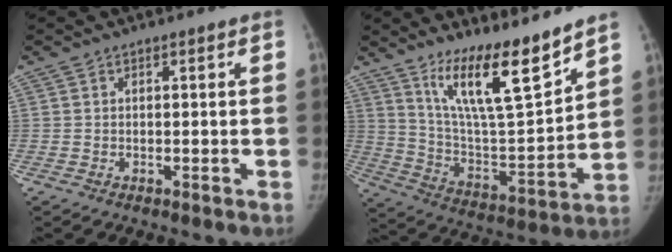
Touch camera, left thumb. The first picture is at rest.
{"total": 16.9, "force": [12.4, 2.9, 11.2], "torque": [-0.163, -0.089, 0.228]}